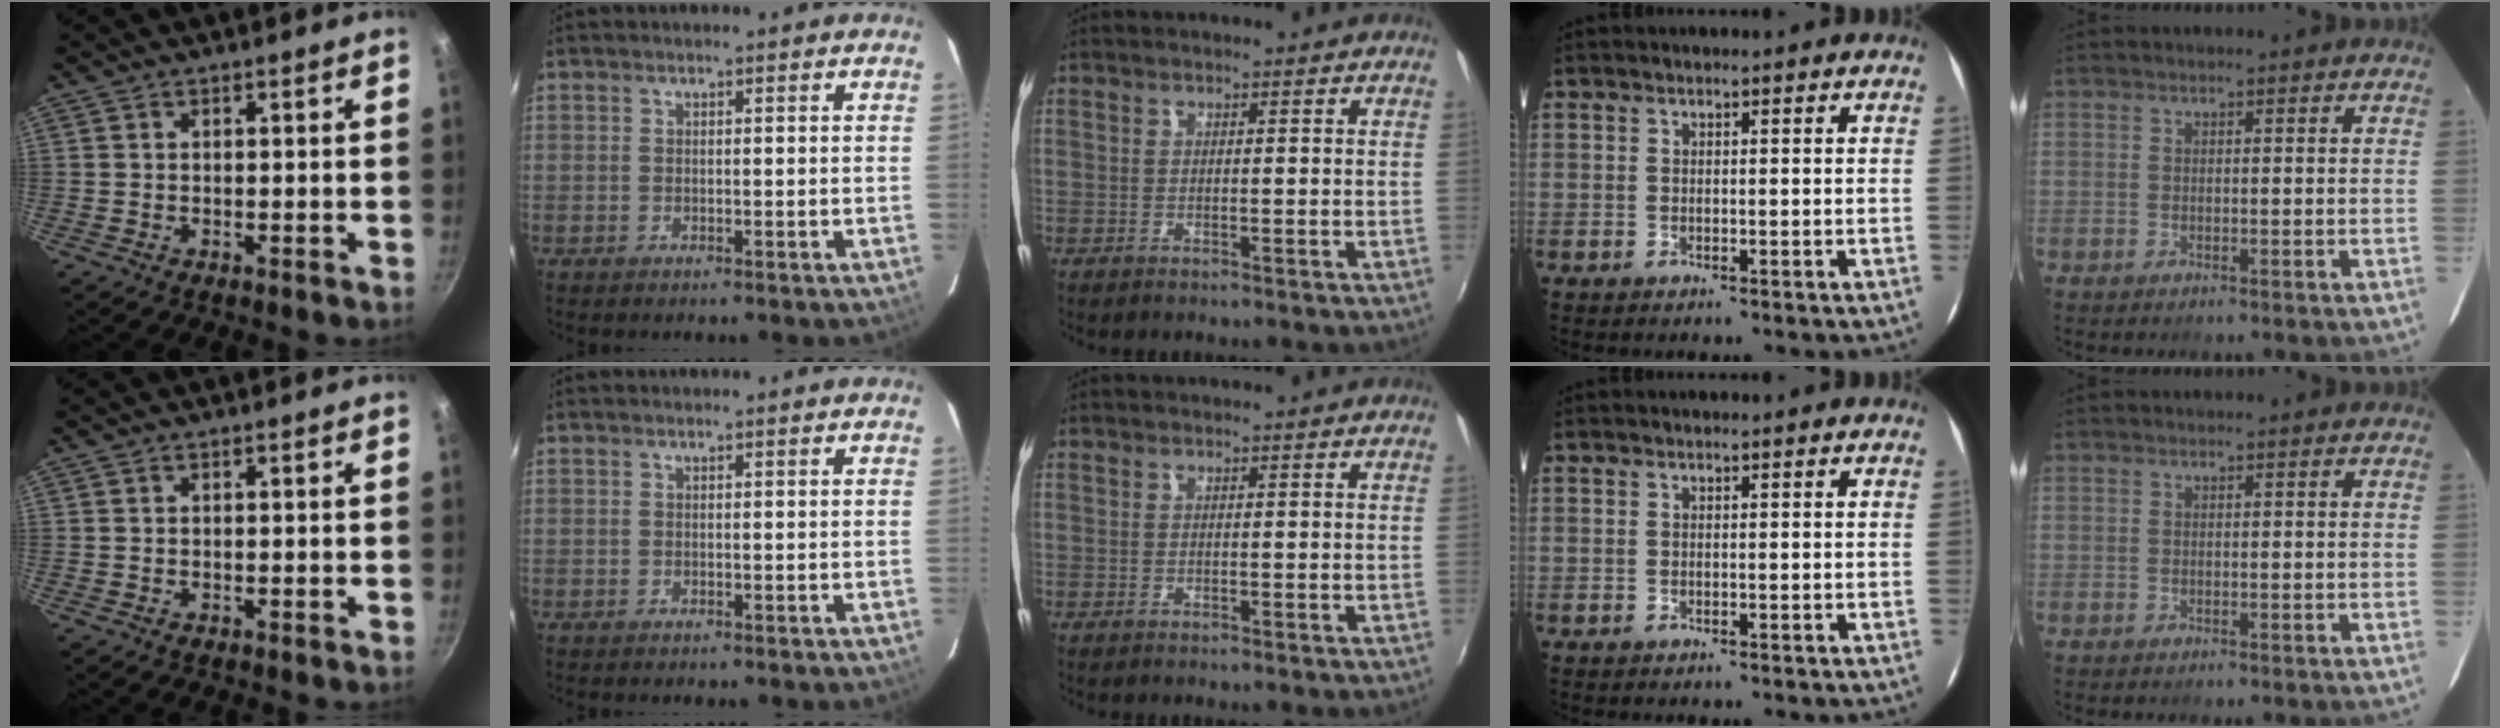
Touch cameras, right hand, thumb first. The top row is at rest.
{}